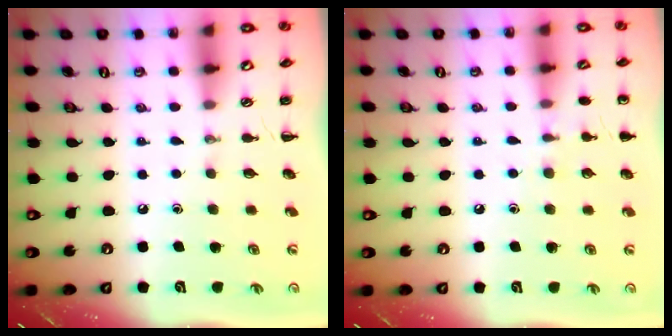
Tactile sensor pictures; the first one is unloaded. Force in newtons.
{"total": 5.9, "press": 5.7, "slide": 1.7}